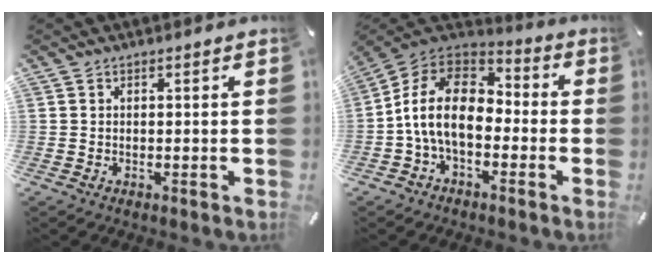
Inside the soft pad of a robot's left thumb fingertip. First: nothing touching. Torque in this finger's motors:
{"motor_torque": [1.69, 3.32, 1.57, 1.20, 0.26]}